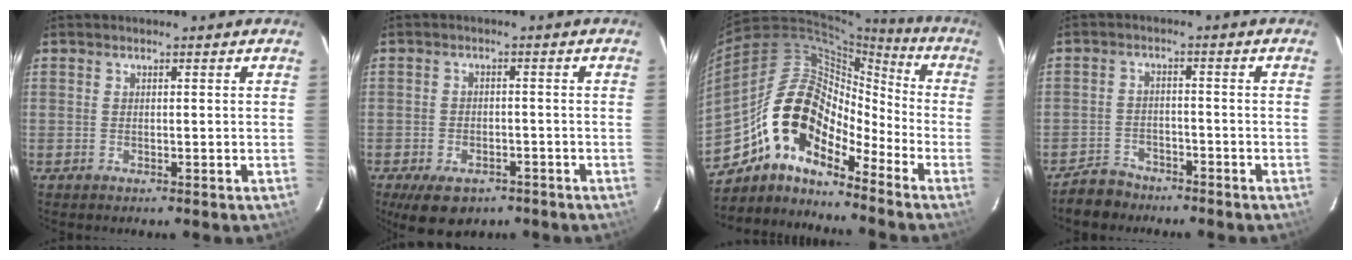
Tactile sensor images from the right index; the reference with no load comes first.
{"total": 8.6, "force": [-5.8, 4.7, 4.3], "torque": [-0.090, -0.011, -0.079]}
{"total": 15.2, "force": [-10.7, 6.8, 8.4], "torque": [-0.137, 0.009, -0.214]}
{"total": 5.5, "force": [-4.7, 2.6, 0.7], "torque": [-0.034, 0.009, -0.078]}